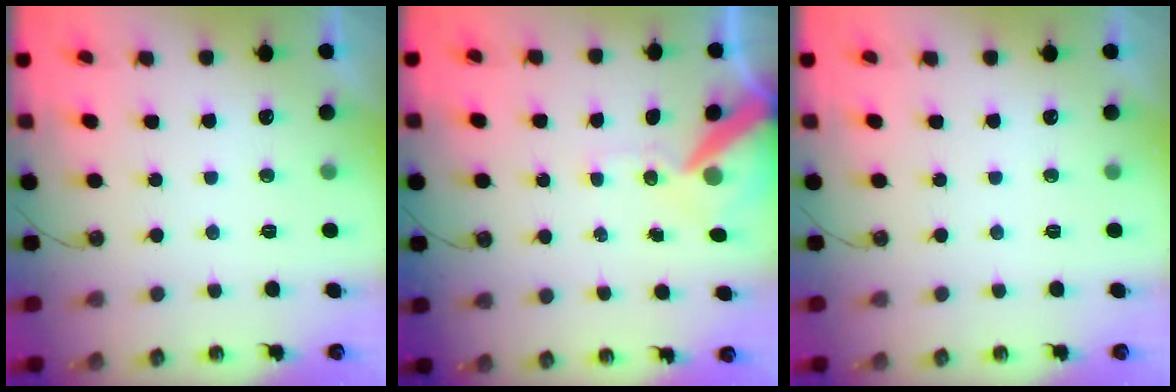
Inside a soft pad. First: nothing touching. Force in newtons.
{"total": 11.1, "press": 10.9, "slide": 1.8}
{"total": 0.0}